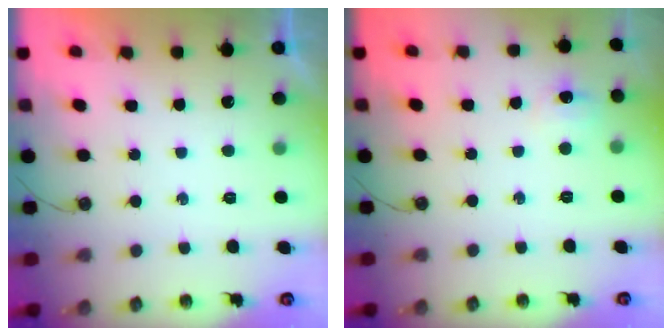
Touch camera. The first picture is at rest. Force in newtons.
{"total": 5.7, "press": 5.6, "slide": 0.8}